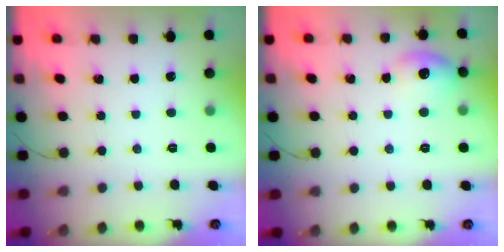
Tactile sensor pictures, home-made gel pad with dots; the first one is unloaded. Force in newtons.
{"total": 10.9, "press": 8.4, "slide": 7.0}